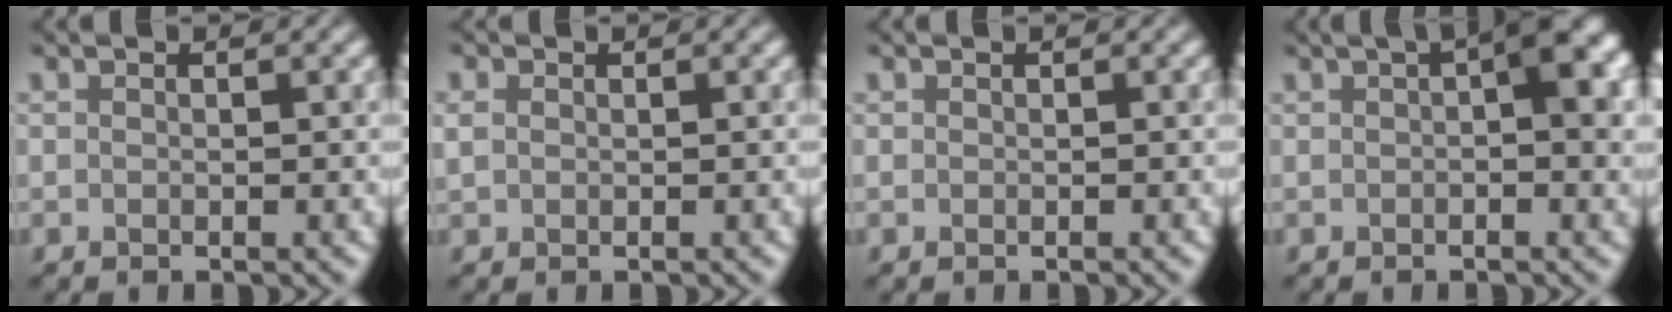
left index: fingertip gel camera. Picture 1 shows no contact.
{"total": 0.8, "force": [0.1, 0.7, 0.2], "torque": [-0.002, 0.001, 0.002]}
{"total": 0.0}
{"total": 5.0, "force": [1.5, 1.2, 4.6], "torque": [-0.053, 0.015, 0.017]}